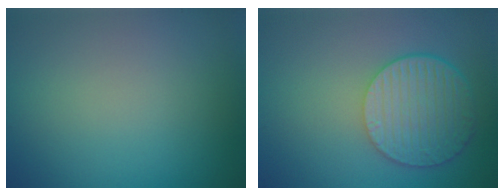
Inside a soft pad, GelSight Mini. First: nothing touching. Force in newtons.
{"total": 6.0, "press": 4.4, "slide": 4.0}